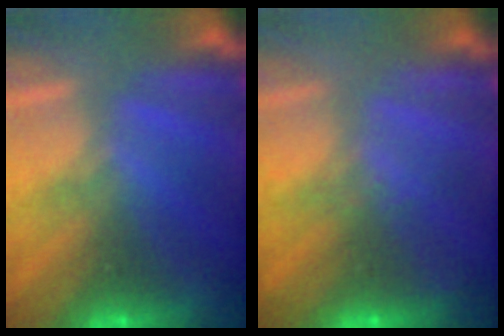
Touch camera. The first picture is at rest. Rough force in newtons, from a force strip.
{"total": 2.3}